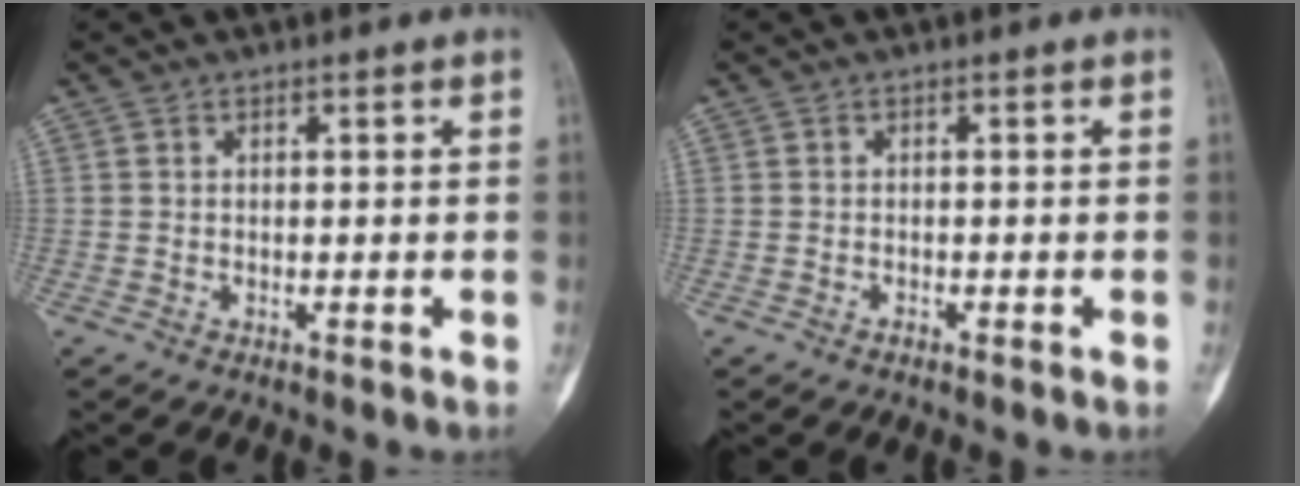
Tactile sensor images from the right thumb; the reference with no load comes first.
{"total": 0.6, "force": [-0.5, 0.2, 0.3], "torque": [-0.006, 0.003, -0.008]}